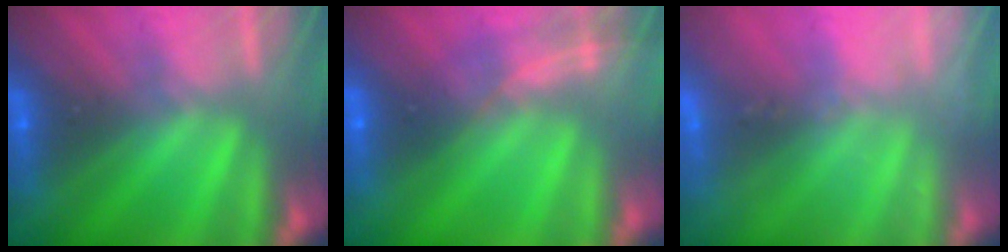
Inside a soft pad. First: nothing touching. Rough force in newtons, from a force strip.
{"total": 1.6}
{"total": 2.4}